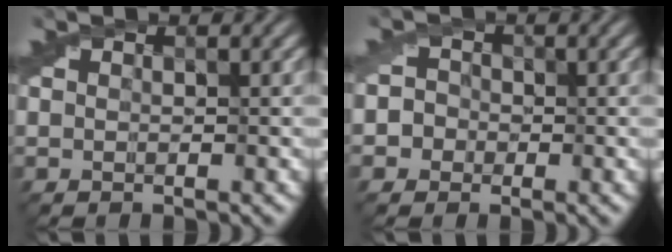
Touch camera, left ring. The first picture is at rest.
{"total": 3.5, "force": [-0.1, 3.3, 1.3], "torque": [0.005, 0.018, -0.034]}